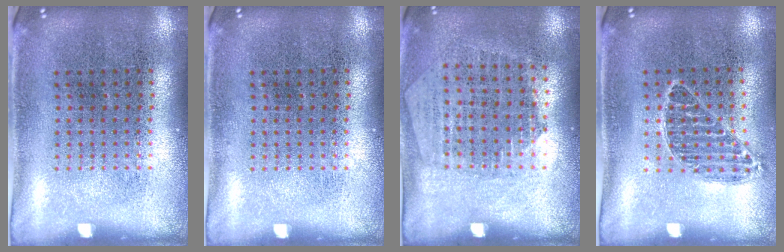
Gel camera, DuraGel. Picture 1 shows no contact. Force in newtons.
{"total": 0.0}
{"total": 1.3, "press": 1.2, "slide": 0.5}
{"total": 0.8, "press": 0.7, "slide": 0.3}